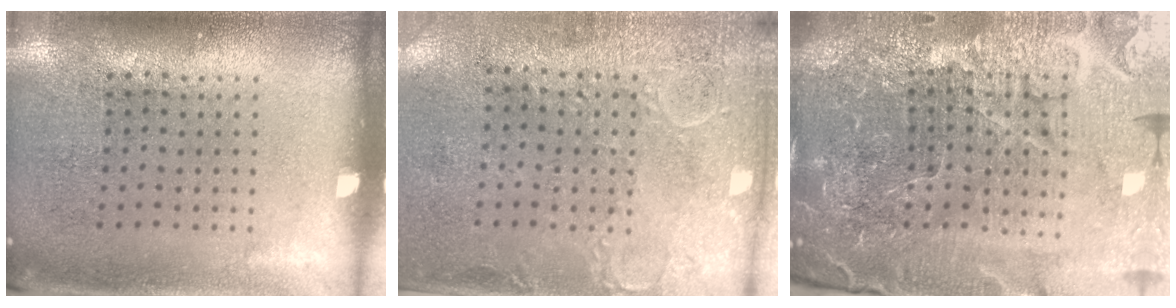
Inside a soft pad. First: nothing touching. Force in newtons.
{"total": 2.9, "press": 2.3, "slide": 1.8}
{"total": 6.6, "press": 5.8, "slide": 3.0}